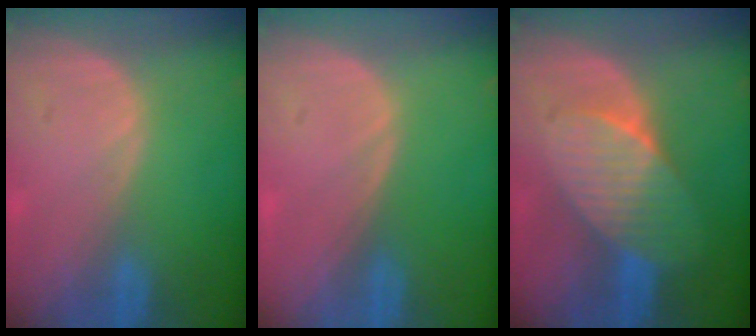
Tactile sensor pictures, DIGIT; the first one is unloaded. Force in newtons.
{"total": 0.0}
{"total": 7.4, "press": 6.9, "slide": 2.5}